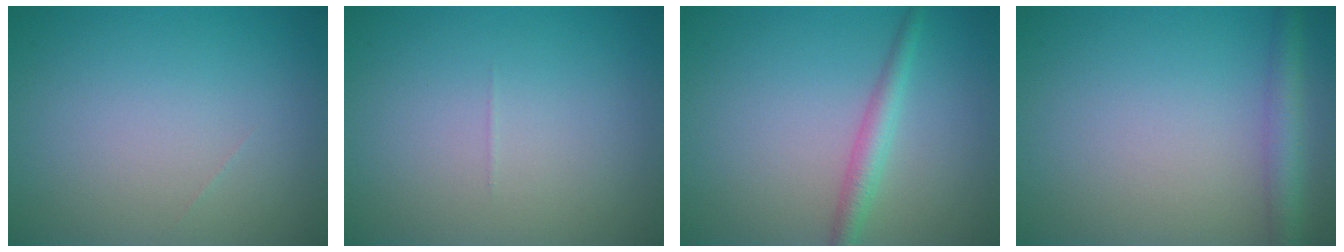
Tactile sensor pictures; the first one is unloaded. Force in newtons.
{"total": 0.0}
{"total": 2.3, "press": 2.3, "slide": 0.0}
{"total": 3.0, "press": 3.0, "slide": 0.1}